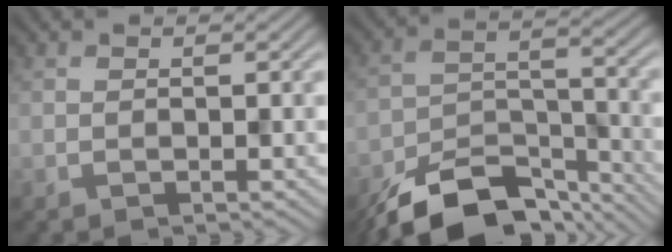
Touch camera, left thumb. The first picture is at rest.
{"total": 13.0, "force": [-10.2, 5.2, 6.1], "torque": [-0.114, -0.017, -0.173]}